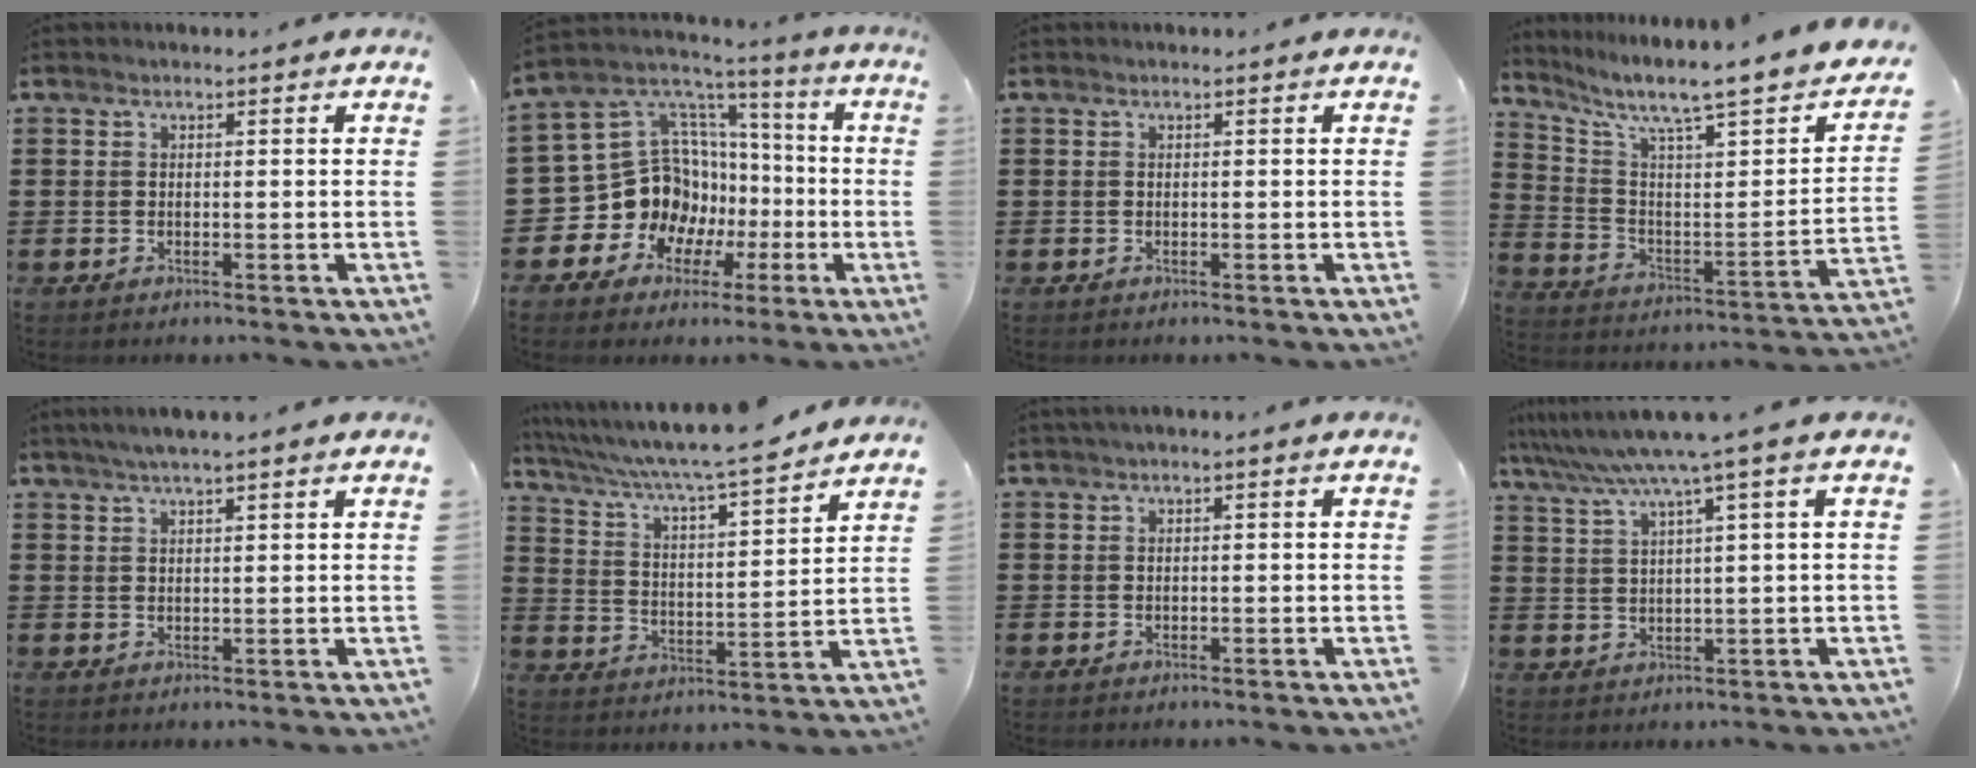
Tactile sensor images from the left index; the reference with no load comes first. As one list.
[{"total": 14.6, "force": [-2.6, 13.2, 5.7], "torque": [-0.166, -0.024, -0.025]}, {"total": 0.0}, {"total": 7.1, "force": [5.5, 0.4, 4.4], "torque": [-0.104, -0.053, 0.080]}, {"total": 2.5, "force": [1.9, 0.1, 1.7], "torque": [-0.035, 0.005, 0.034]}, {"total": 6.3, "force": [5.7, -0.3, 2.7], "torque": [-0.077, -0.041, 0.090]}, {"total": 0.7, "force": [0.0, 0.0, 0.7], "torque": [-0.010, -0.002, 0.001]}, {"total": 6.3, "force": [3.8, -0.6, 4.9], "torque": [-0.108, -0.023, 0.062]}]